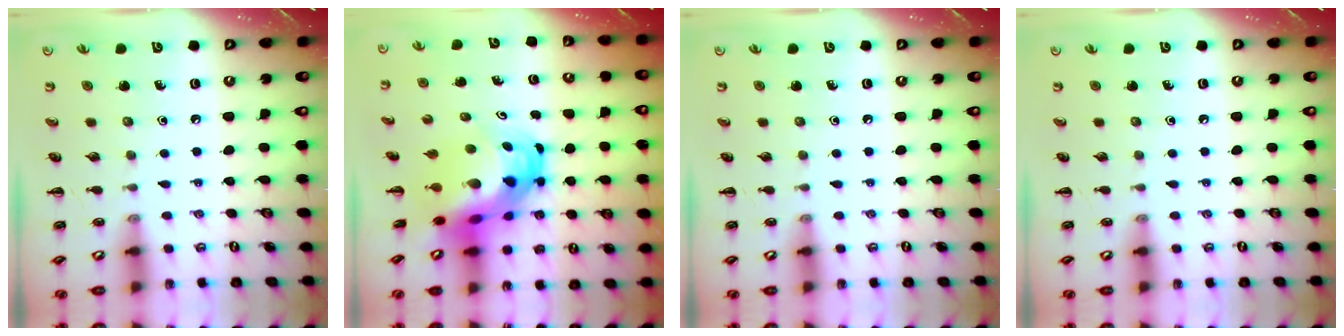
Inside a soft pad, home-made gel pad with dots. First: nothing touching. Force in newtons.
{"total": 9.0, "press": 8.7, "slide": 2.5}
{"total": 0.0}
{"total": 0.0}